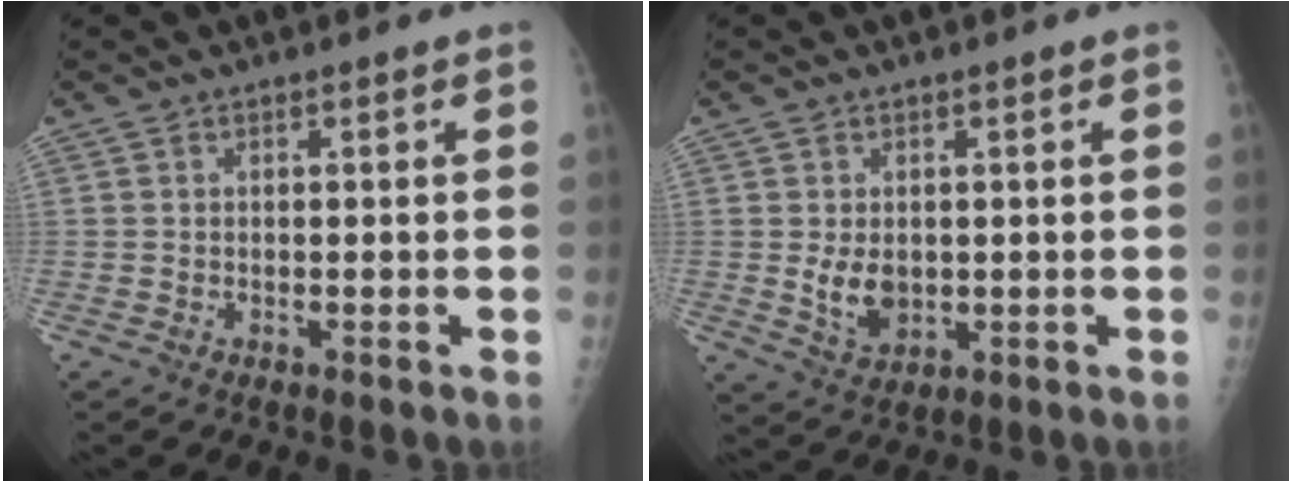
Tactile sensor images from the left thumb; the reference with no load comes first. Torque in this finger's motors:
{"motor_torque": [0.80, 0.98, 0.52, -0.34, 0.04]}